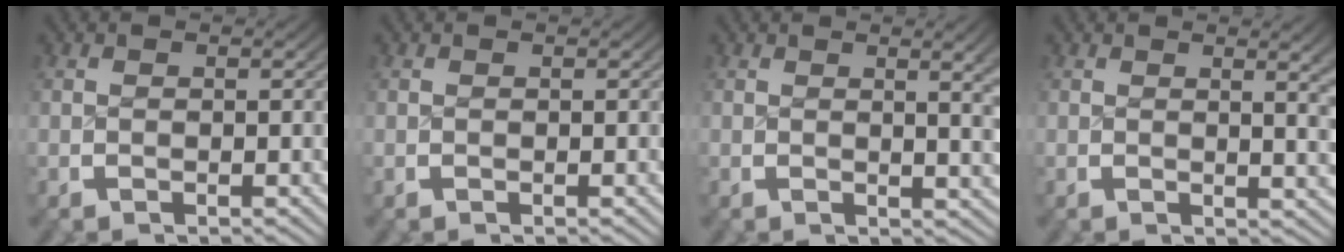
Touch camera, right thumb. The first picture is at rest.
{"total": 0.0}
{"total": 2.8, "force": [0.8, 0.4, 2.7], "torque": [-0.030, -0.004, 0.013]}
{"total": 2.5, "force": [0.8, 0.3, 2.3], "torque": [-0.027, -0.004, 0.013]}